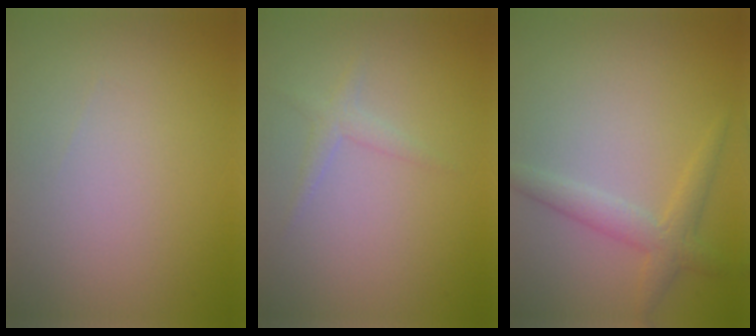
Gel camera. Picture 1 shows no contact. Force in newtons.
{"total": 1.2, "press": 1.2, "slide": 0.0}
{"total": 2.8, "press": 2.8, "slide": 0.2}